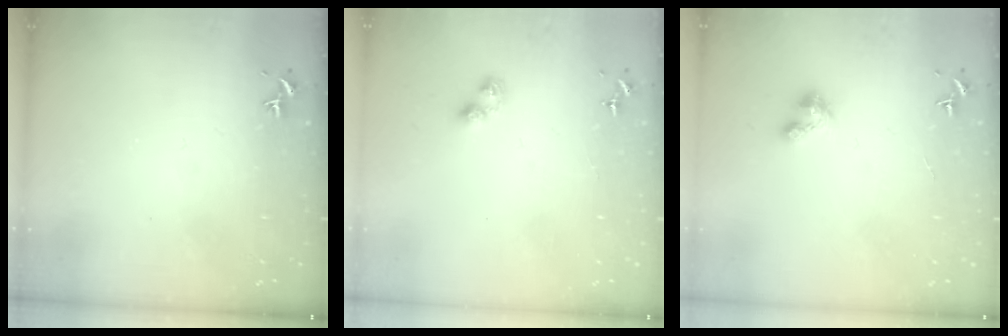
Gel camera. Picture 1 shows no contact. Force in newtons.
{"total": 2.6, "press": 2.6, "slide": 0.4}
{"total": 3.8, "press": 3.8, "slide": 0.4}